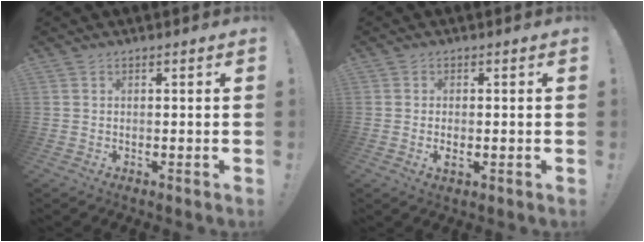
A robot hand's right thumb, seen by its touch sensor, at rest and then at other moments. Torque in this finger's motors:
{"motor_torque": [-0.26, -0.15, -0.03, 0.19, -0.02]}